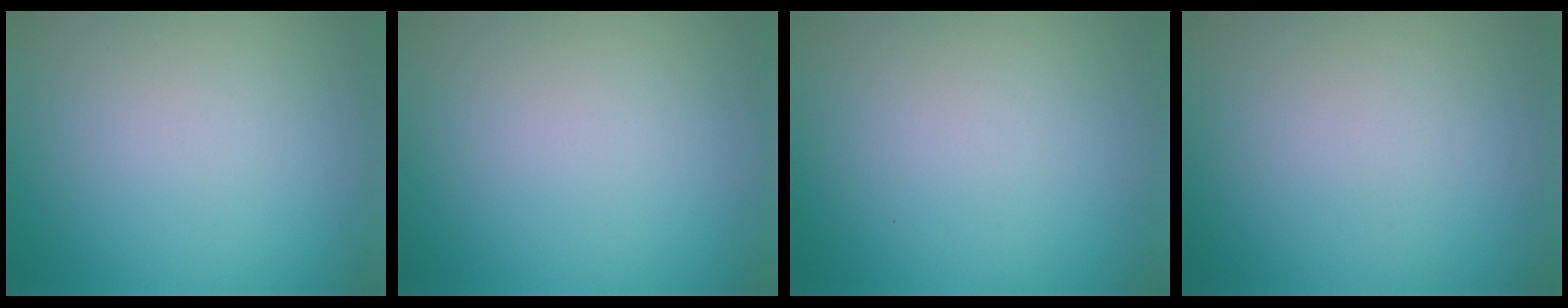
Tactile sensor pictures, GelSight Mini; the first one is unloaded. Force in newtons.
{"total": 0.0}
{"total": 0.0}
{"total": 0.0}